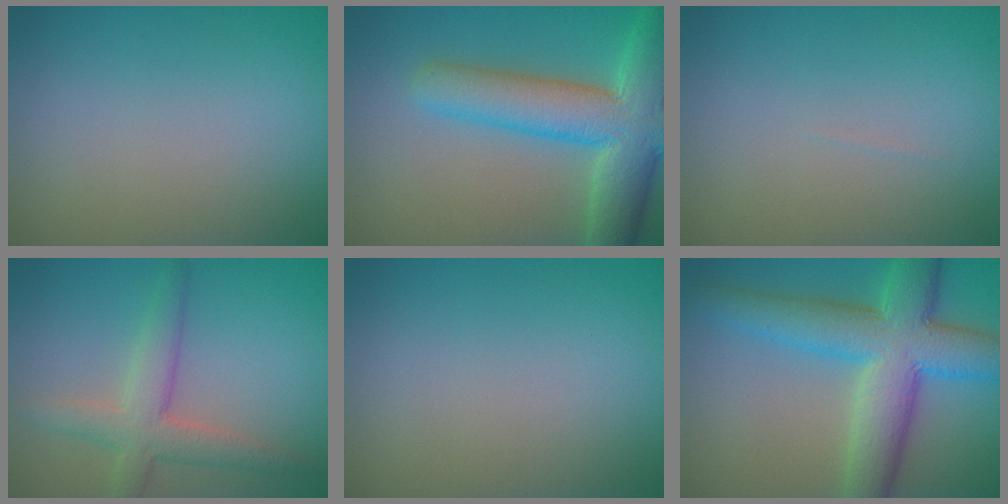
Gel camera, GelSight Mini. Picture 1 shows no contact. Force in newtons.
{"total": 9.4, "press": 9.4, "slide": 0.8}
{"total": 0.0}
{"total": 4.0, "press": 4.0, "slide": 0.3}
{"total": 0.0}
{"total": 9.4, "press": 9.4, "slide": 0.1}